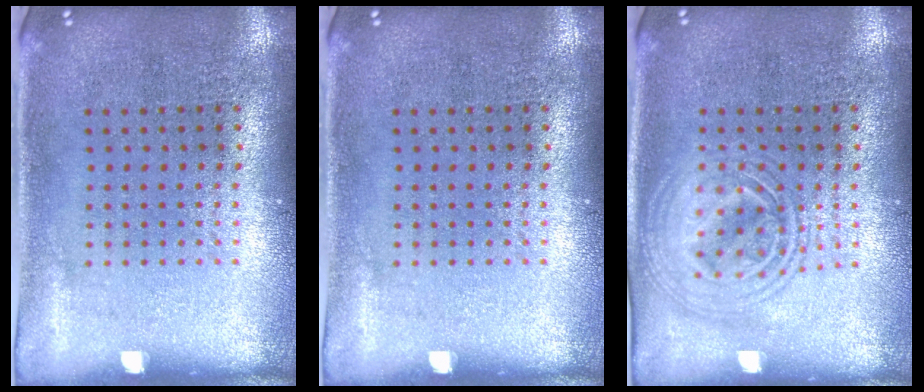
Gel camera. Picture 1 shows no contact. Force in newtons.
{"total": 0.0}
{"total": 1.9, "press": 1.9, "slide": 0.3}